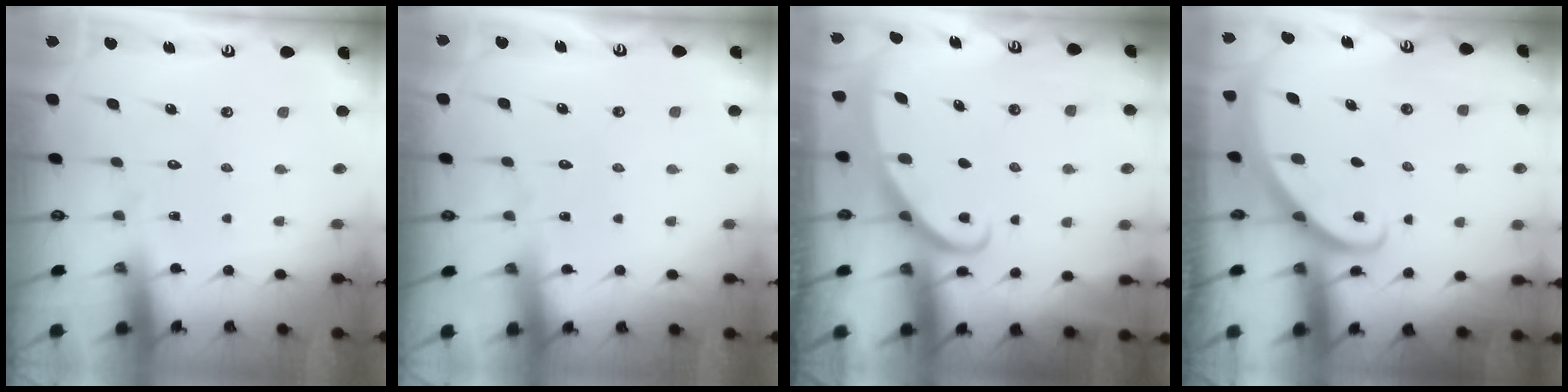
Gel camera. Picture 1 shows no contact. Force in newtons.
{"total": 2.2, "press": 2.2, "slide": 0.3}
{"total": 2.6, "press": 2.6, "slide": 0.4}
{"total": 2.5, "press": 2.5, "slide": 0.3}